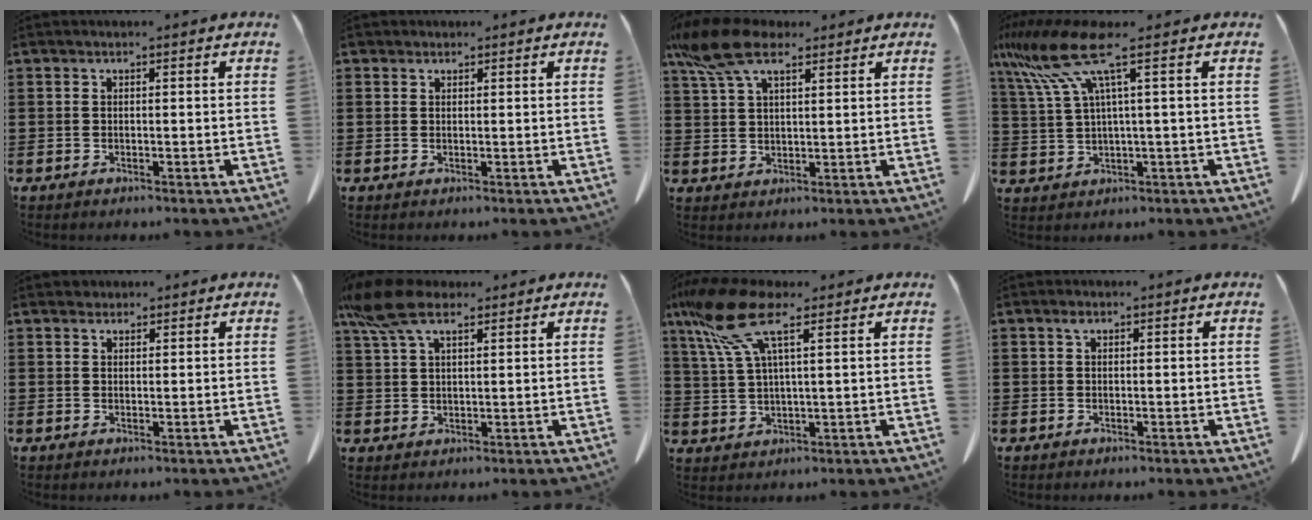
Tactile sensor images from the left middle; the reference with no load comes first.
{"total": 0.9, "force": [0.7, 0.4, 0.2], "torque": [-0.007, 0.001, 0.015]}
{"total": 9.2, "force": [6.0, 3.4, 6.1], "torque": [-0.145, -0.009, 0.109]}
{"total": 10.2, "force": [4.7, 1.5, 8.9], "torque": [-0.227, -0.033, 0.070]}
{"total": 1.4, "force": [1.2, 0.6, 0.2], "torque": [0.002, -0.003, 0.023]}
{"total": 8.2, "force": [5.4, 3.1, 5.4], "torque": [-0.131, -0.008, 0.098]}
{"total": 11.1, "force": [6.6, 2.9, 8.5], "torque": [-0.202, -0.015, 0.117]}
{"total": 1.1, "force": [0.5, 0.6, 0.7], "torque": [-0.009, 0.000, 0.008]}